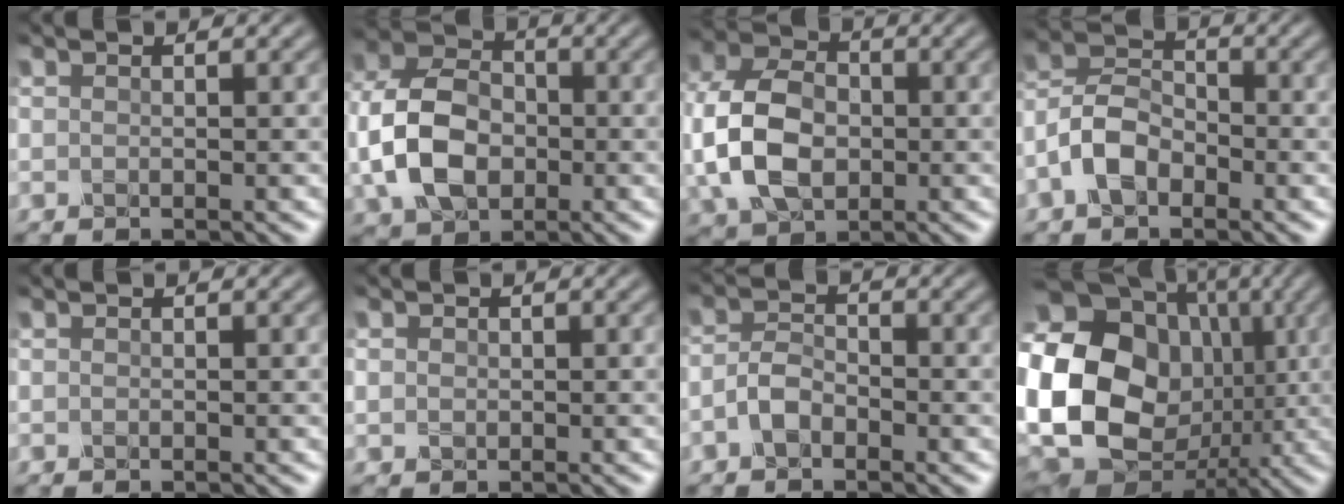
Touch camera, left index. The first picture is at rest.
{"total": 8.1, "force": [-1.2, 5.9, 5.5], "torque": [-0.127, 0.009, -0.034]}
{"total": 8.6, "force": [-0.7, 6.1, 6.1], "torque": [-0.147, 0.011, -0.023]}
{"total": 4.3, "force": [-2.2, 2.6, 2.7], "torque": [-0.058, 0.012, -0.051]}
{"total": 0.0}
{"total": 2.1, "force": [0.8, 1.8, 0.7], "torque": [0.003, 0.021, -0.008]}
{"total": 1.9, "force": [-1.2, 0.9, 1.2], "torque": [-0.027, 0.011, -0.030]}
{"total": 21.6, "force": [0.5, 18.0, 11.9], "torque": [-0.263, -0.009, -0.033]}